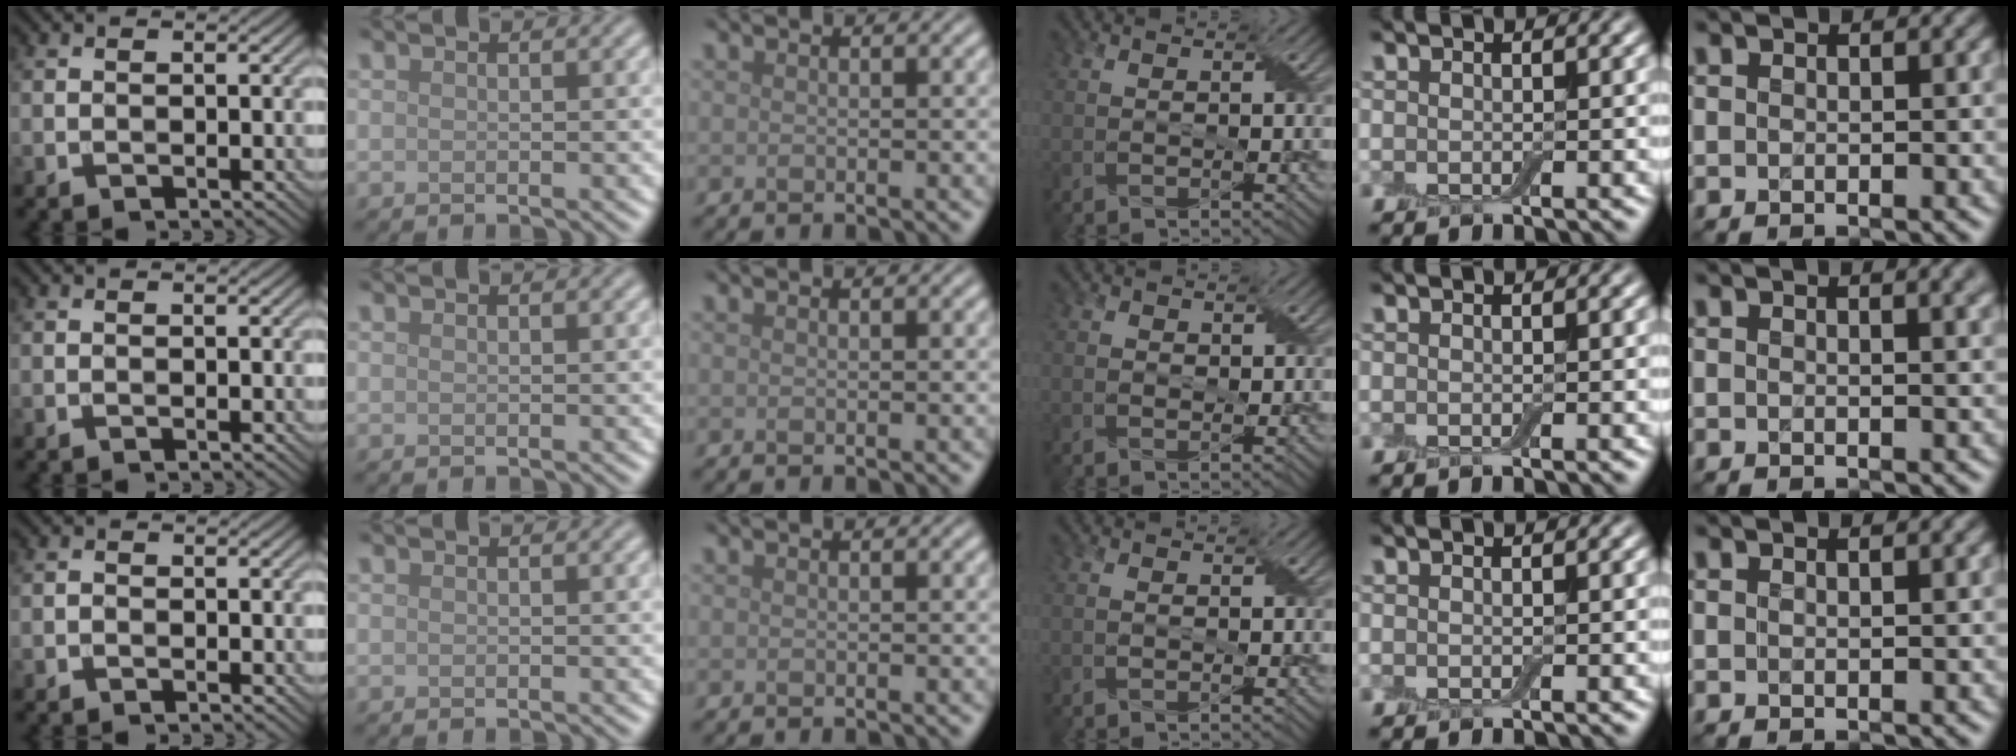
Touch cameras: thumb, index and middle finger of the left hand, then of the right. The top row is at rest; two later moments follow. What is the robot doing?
{"motion": "peel", "object": "bubble wrap"}